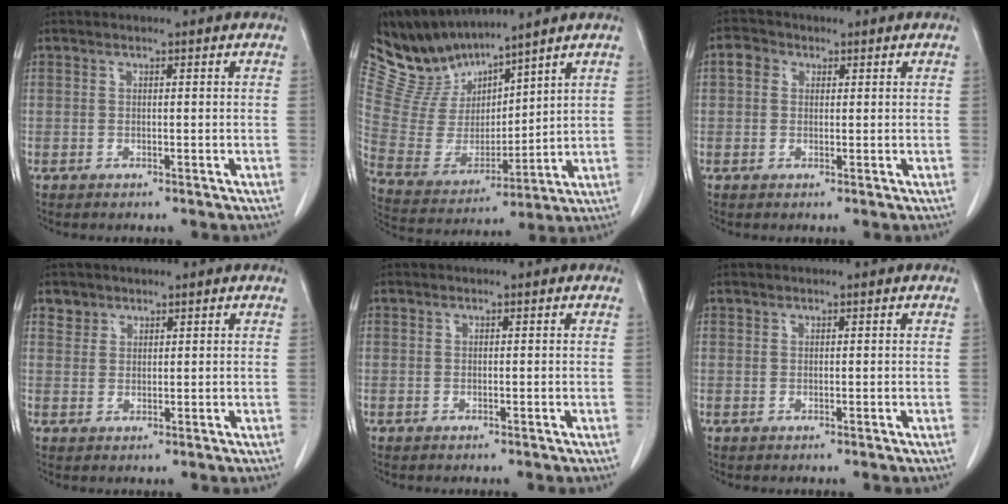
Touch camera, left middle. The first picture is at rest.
{"total": 11.2, "force": [10.8, 2.0, 2.2], "torque": [-0.068, 0.007, 0.235]}
{"total": 2.5, "force": [0.8, 2.1, 1.1], "torque": [-0.022, 0.014, 0.012]}
{"total": 2.1, "force": [1.5, 1.3, -0.2], "torque": [0.012, 0.005, 0.024]}
{"total": 0.0}
{"total": 0.0}